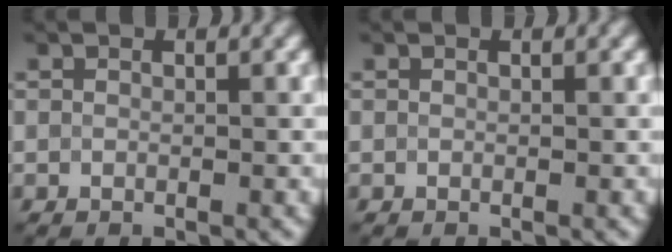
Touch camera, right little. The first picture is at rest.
{"total": 0.0}